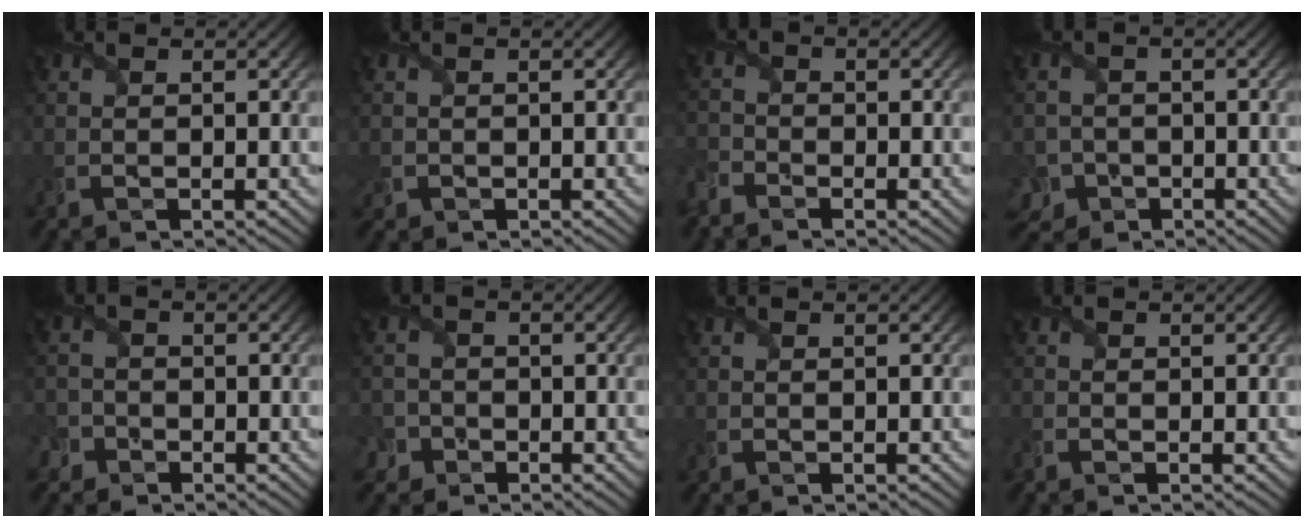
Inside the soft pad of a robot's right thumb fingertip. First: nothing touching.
{"total": 0.9, "force": [-0.2, 0.9, 0.2], "torque": [-0.008, -0.007, -0.005]}
{"total": 2.9, "force": [-2.6, 1.2, 0.7], "torque": [-0.022, -0.011, -0.068]}
{"total": 5.2, "force": [-2.7, 4.1, 1.5], "torque": [-0.037, -0.012, -0.055]}
{"total": 2.9, "force": [-1.8, 2.1, 0.5], "torque": [-0.009, -0.003, -0.046]}
{"total": 3.5, "force": [-2.0, 2.7, 0.7], "torque": [-0.015, -0.001, -0.049]}
{"total": 0.0}
{"total": 0.9, "force": [-0.8, 0.3, 0.3], "torque": [-0.011, -0.009, -0.018]}